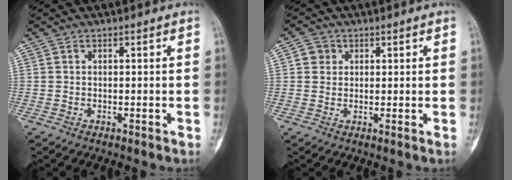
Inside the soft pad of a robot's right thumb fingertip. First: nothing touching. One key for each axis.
{"total": 2.7, "fx": 0.7, "fy": 2.6, "fz": 0.6, "tx": 0.012, "ty": 0.001, "tz": 0.006}